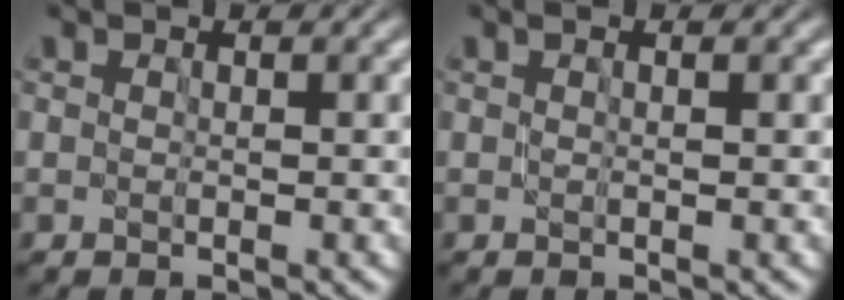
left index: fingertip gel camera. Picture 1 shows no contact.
{"total": 0.8, "force": [0.4, 0.2, 0.7], "torque": [-0.013, 0.000, 0.002]}